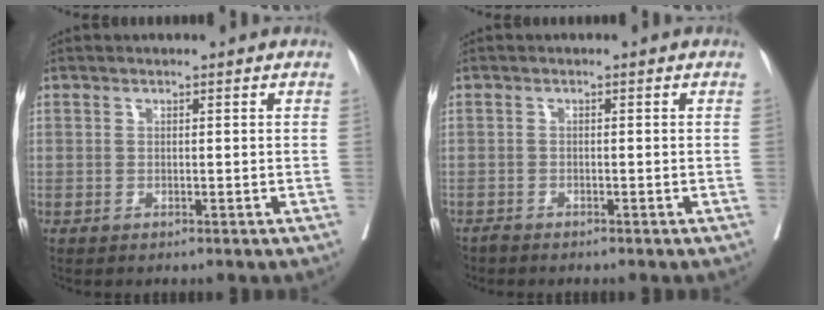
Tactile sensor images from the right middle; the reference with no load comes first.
{"total": 0.8, "force": [-0.8, 0.1, 0.0], "torque": [-0.004, -0.003, -0.020]}